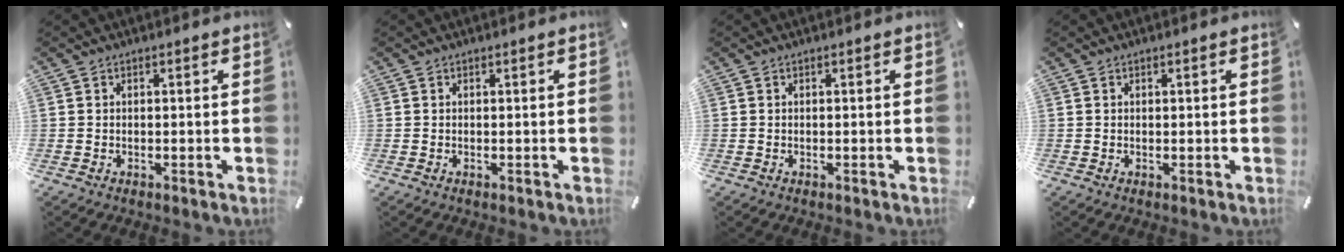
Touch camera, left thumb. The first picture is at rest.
{"total": 0.0}
{"total": 0.0}
{"total": 0.0}